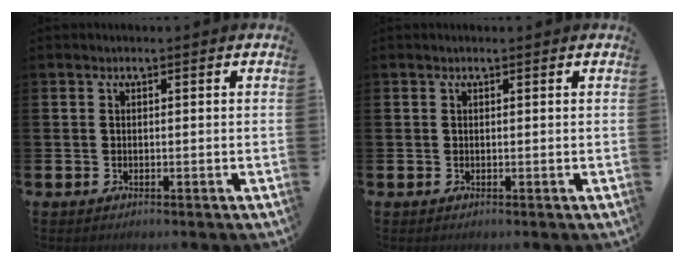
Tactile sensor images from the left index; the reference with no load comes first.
{"total": 0.0}